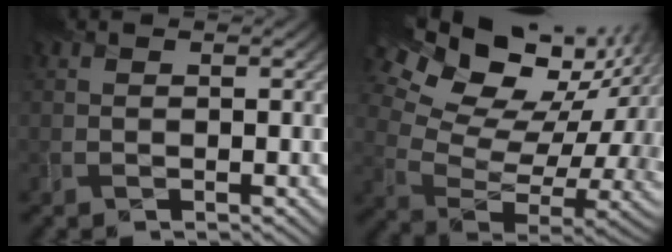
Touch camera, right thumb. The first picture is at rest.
{"total": 19.2, "force": [8.8, 11.5, 12.6], "torque": [-0.234, 0.035, 0.161]}